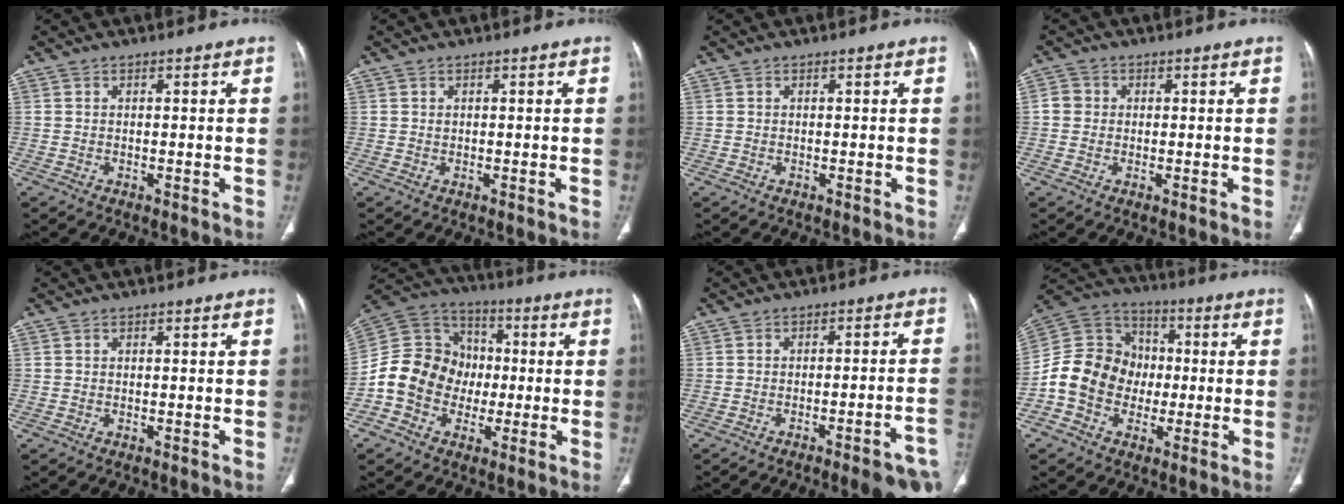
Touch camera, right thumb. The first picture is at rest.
{"total": 0.0}
{"total": 0.0}
{"total": 2.6, "force": [0.1, 2.5, 0.9], "torque": [-0.002, 0.006, -0.002]}
{"total": 0.0}
{"total": 14.7, "force": [-2.6, 13.0, 6.3], "torque": [-0.089, 0.045, -0.051]}
{"total": 11.6, "force": [-7.0, 1.7, 9.1], "torque": [-0.083, 0.041, -0.089]}
{"total": 14.4, "force": [-2.5, 12.7, 6.4], "torque": [-0.092, 0.040, -0.050]}